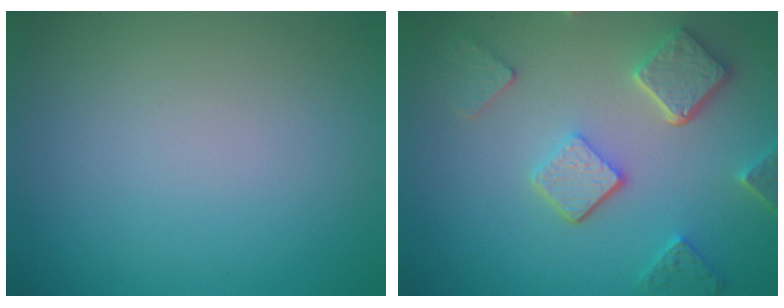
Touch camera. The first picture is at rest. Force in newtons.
{"total": 4.9, "press": 3.8, "slide": 3.0}